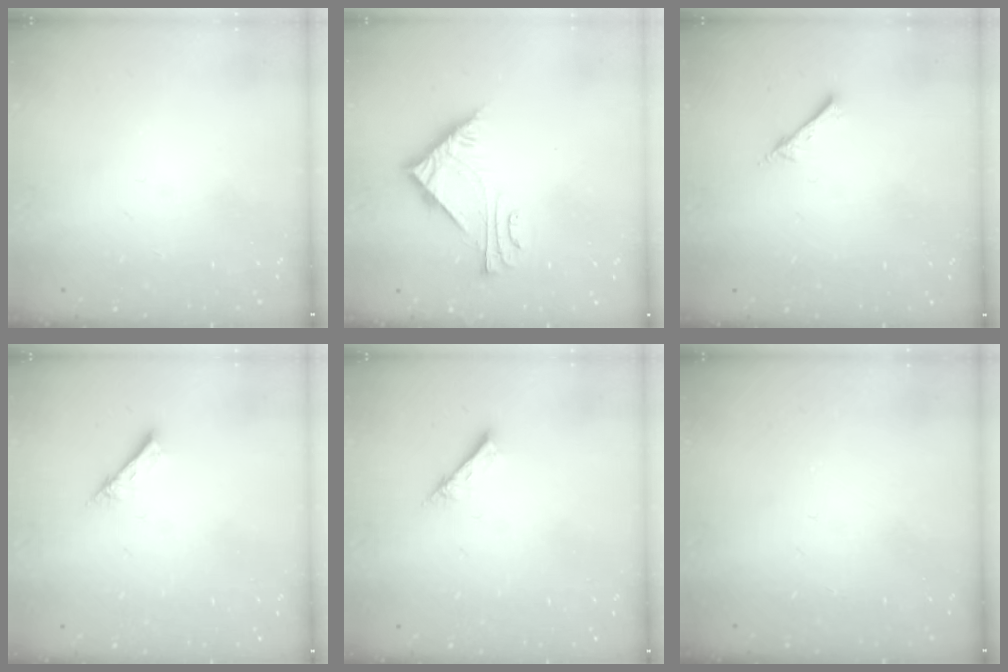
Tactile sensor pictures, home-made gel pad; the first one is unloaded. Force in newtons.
{"total": 7.0, "press": 7.0, "slide": 0.2}
{"total": 2.6, "press": 2.6, "slide": 0.3}
{"total": 2.1, "press": 2.1, "slide": 0.2}
{"total": 2.1, "press": 2.1, "slide": 0.2}
{"total": 0.0}